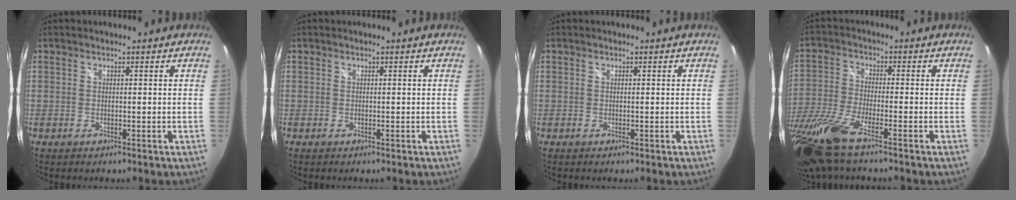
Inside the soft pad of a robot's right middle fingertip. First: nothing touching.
{"total": 0.0}
{"total": 0.0}
{"total": 14.2, "force": [-10.2, 2.1, 9.7], "torque": [-0.223, -0.048, -0.201]}